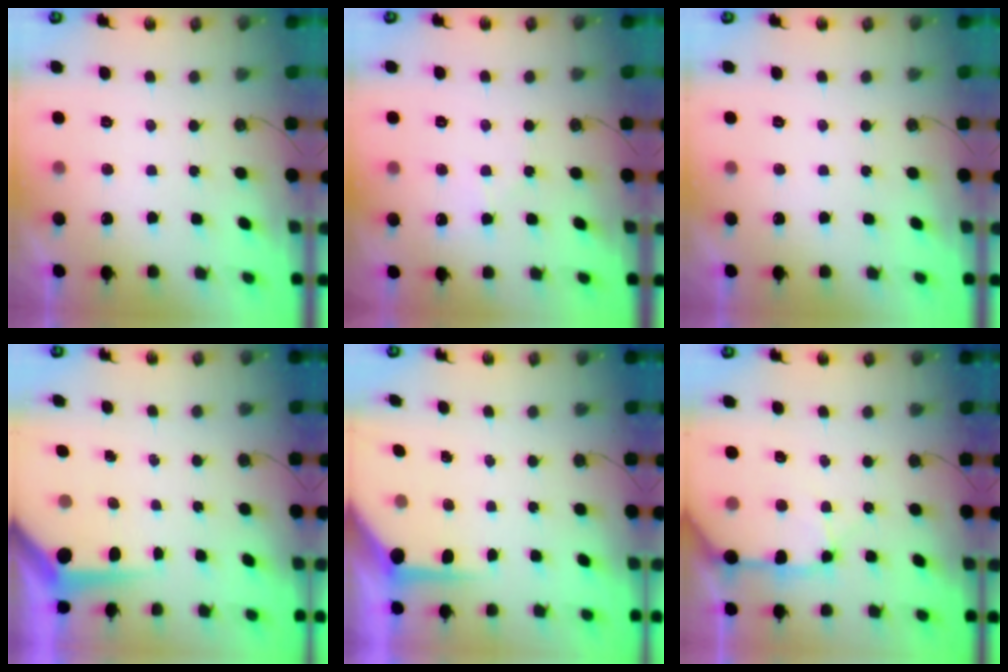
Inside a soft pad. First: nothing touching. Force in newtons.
{"total": 4.8, "press": 4.7, "slide": 0.6}
{"total": 0.0}
{"total": 5.2, "press": 5.2, "slide": 0.4}
{"total": 6.5, "press": 6.5, "slide": 0.5}
{"total": 11.5, "press": 11.4, "slide": 1.7}